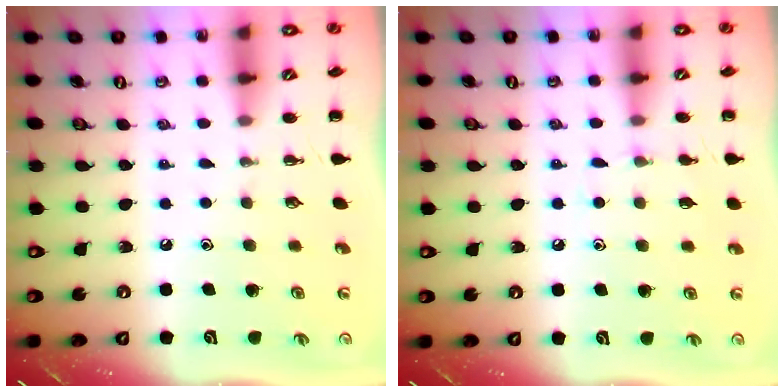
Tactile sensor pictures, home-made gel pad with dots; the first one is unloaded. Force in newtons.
{"total": 5.5, "press": 5.3, "slide": 1.6}